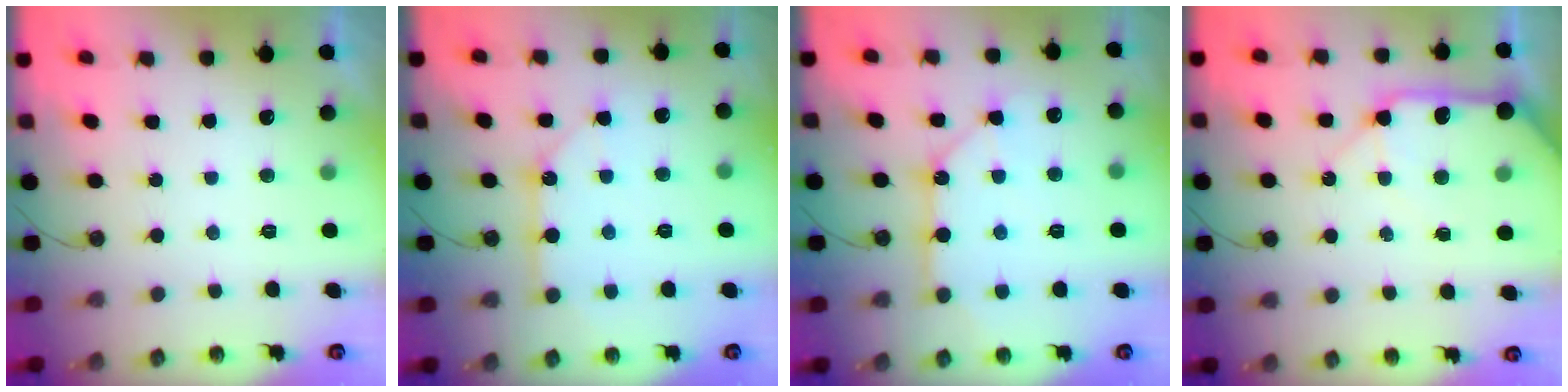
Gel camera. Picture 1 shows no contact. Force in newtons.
{"total": 10.3, "press": 10.2, "slide": 1.1}
{"total": 10.7, "press": 10.6, "slide": 1.2}
{"total": 15.4, "press": 15.2, "slide": 2.6}